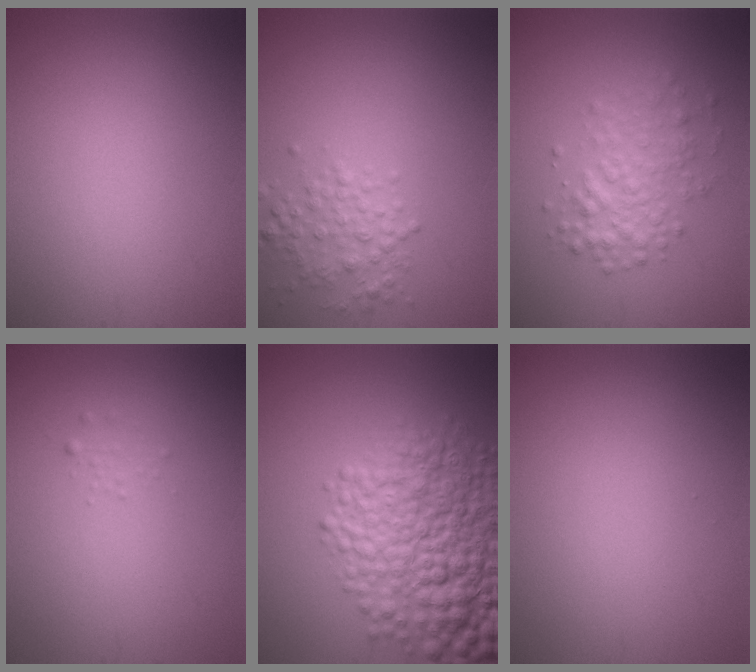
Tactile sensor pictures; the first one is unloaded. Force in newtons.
{"total": 2.5, "press": 2.5, "slide": 0.1}
{"total": 3.2, "press": 3.2, "slide": 0.1}
{"total": 0.6, "press": 0.6, "slide": 0.0}
{"total": 10.2, "press": 10.2, "slide": 0.3}
{"total": 0.0}